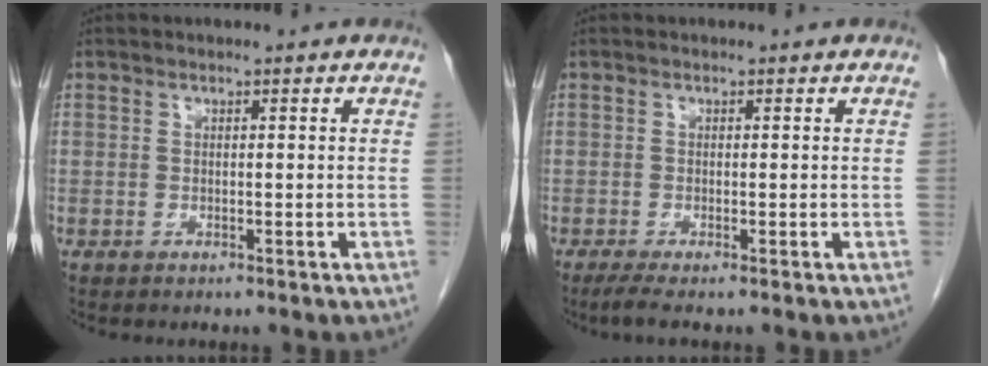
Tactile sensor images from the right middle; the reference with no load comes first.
{"total": 1.9, "force": [-1.3, -0.1, 1.4], "torque": [-0.034, -0.009, -0.028]}